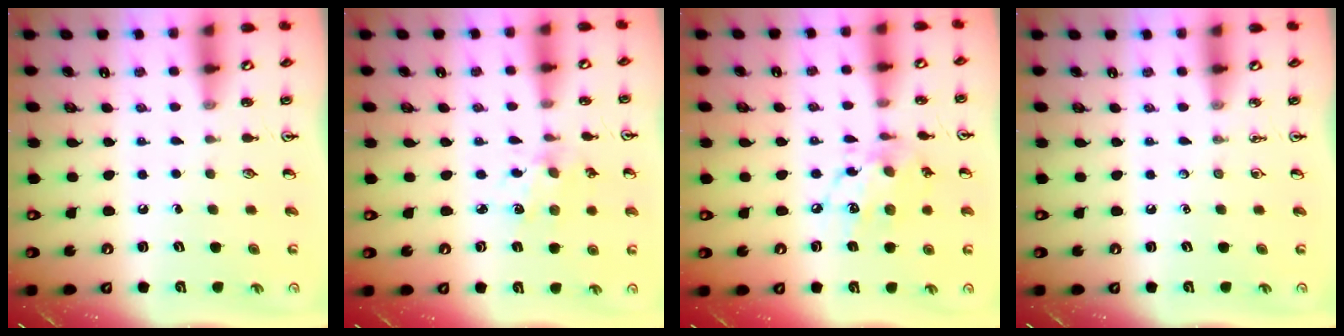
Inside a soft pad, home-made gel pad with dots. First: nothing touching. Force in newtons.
{"total": 3.0, "press": 3.0, "slide": 0.4}
{"total": 11.4, "press": 11.4, "slide": 0.7}
{"total": 0.0}